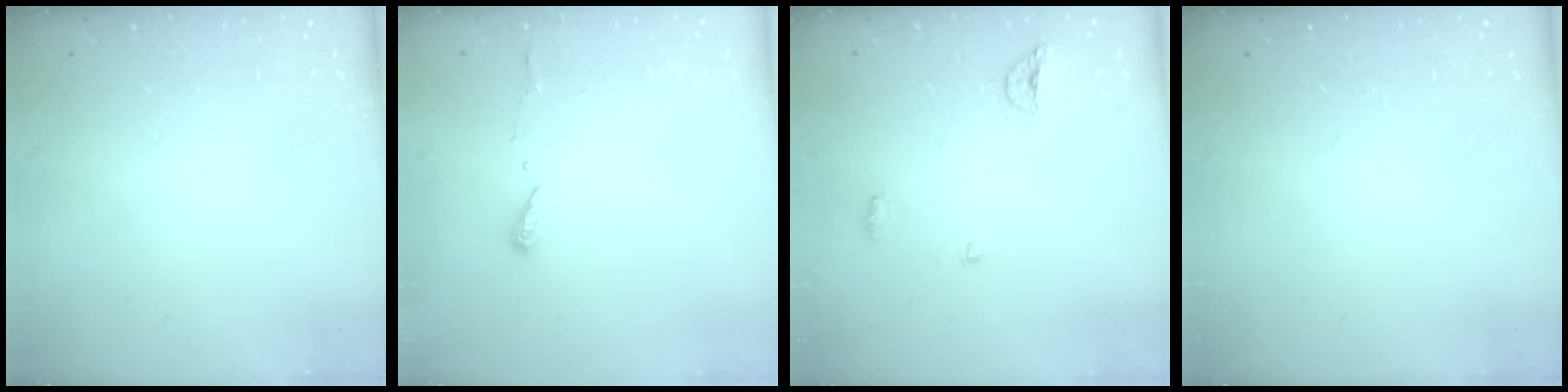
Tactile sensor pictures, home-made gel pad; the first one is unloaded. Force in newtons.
{"total": 6.3, "press": 6.3, "slide": 0.5}
{"total": 5.9, "press": 5.8, "slide": 1.0}
{"total": 0.0}